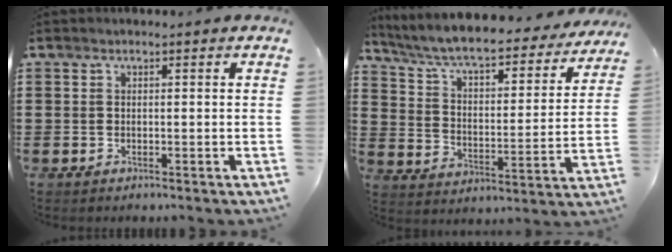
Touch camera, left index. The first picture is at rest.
{"total": 6.8, "force": [6.1, 0.4, 2.9], "torque": [-0.084, -0.043, 0.099]}